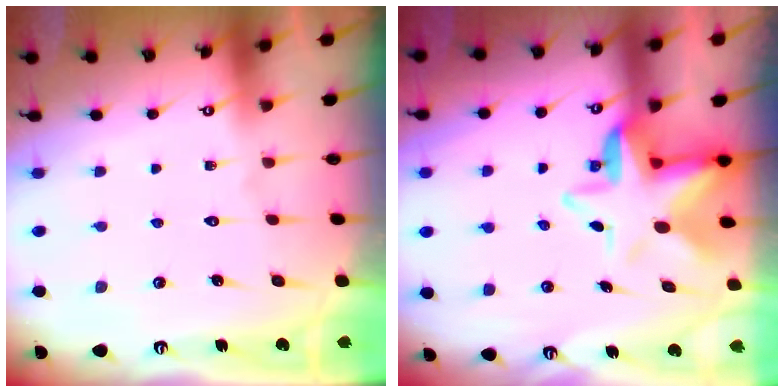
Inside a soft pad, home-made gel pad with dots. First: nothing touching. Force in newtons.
{"total": 9.5, "press": 9.3, "slide": 1.8}